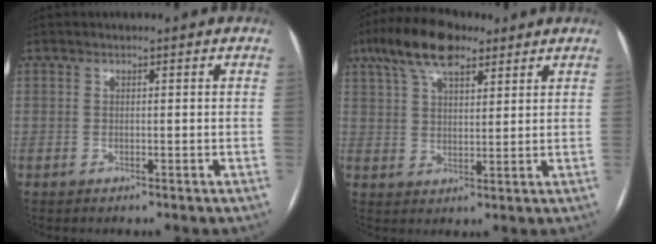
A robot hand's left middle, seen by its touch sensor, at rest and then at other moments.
{"total": 10.5, "force": [6.8, 3.9, 6.9], "torque": [-0.135, 0.030, 0.123]}